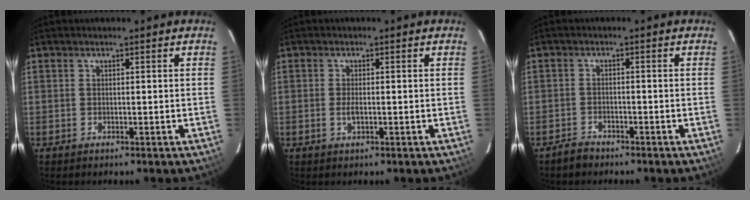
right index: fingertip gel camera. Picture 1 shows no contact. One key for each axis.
{"total": 1.8, "fx": -0.4, "fy": 0.6, "fz": 1.6, "tx": -0.034, "ty": 0.000, "tz": -0.008}
{"total": 2.7, "fx": -2.3, "fy": 1.4, "fz": 0.5, "tx": -0.017, "ty": 0.009, "tz": -0.037}